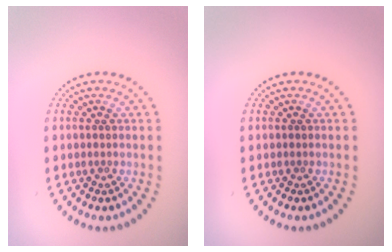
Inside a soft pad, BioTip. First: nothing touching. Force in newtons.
{"total": 0.0}